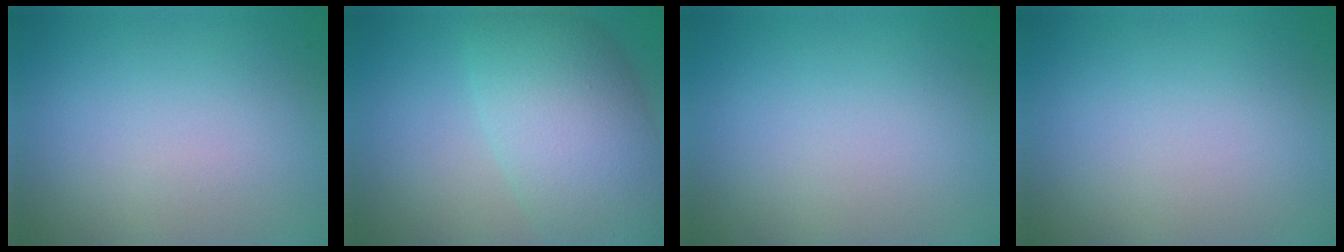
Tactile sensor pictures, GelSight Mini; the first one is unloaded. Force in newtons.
{"total": 8.7, "press": 8.7, "slide": 0.2}
{"total": 0.0}
{"total": 0.0}